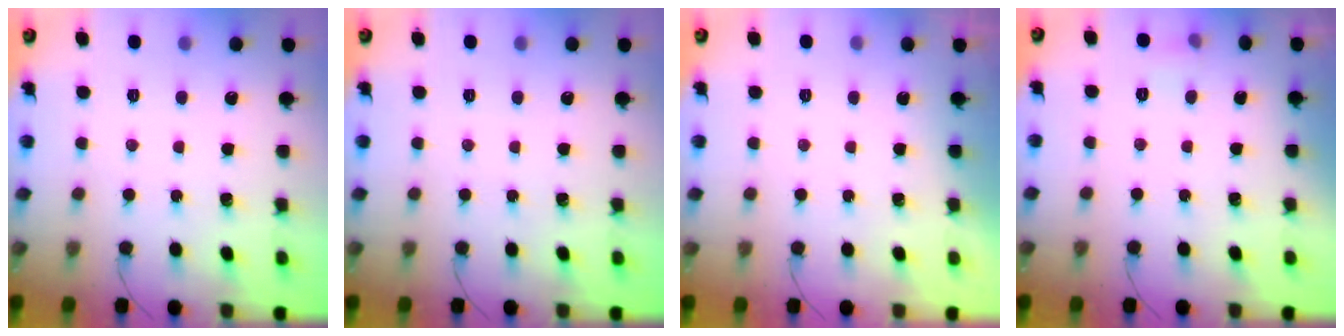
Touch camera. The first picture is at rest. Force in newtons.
{"total": 0.0}
{"total": 0.0}
{"total": 4.5, "press": 4.2, "slide": 1.5}